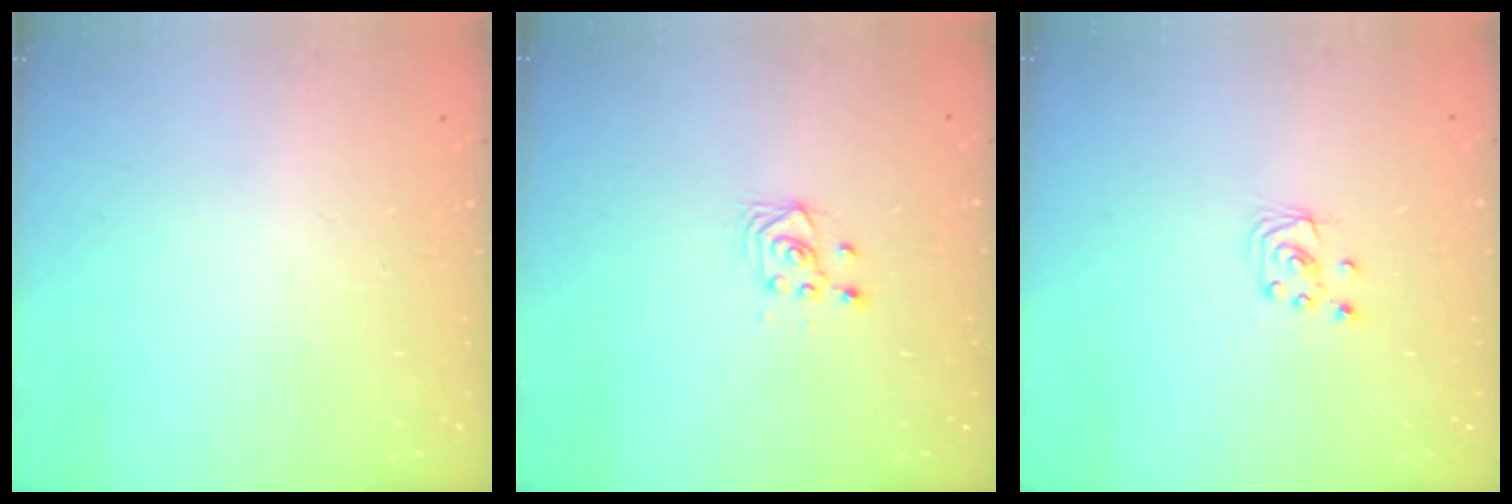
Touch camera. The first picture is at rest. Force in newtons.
{"total": 3.2, "press": 3.1, "slide": 0.7}
{"total": 2.7, "press": 2.7, "slide": 0.2}